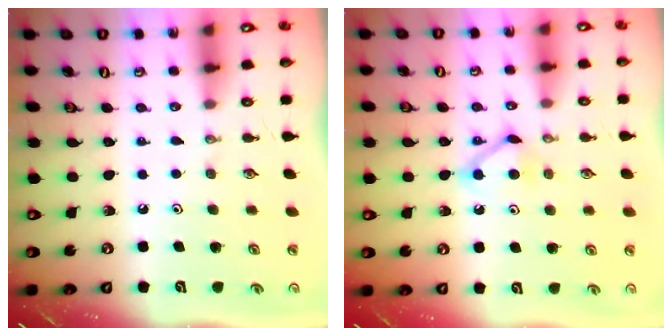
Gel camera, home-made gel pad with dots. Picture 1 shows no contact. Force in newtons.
{"total": 6.1, "press": 6.1, "slide": 0.9}